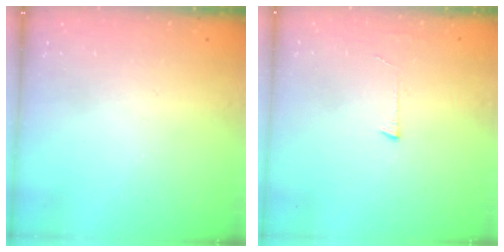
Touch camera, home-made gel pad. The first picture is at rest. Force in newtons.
{"total": 3.0, "press": 3.0, "slide": 0.3}